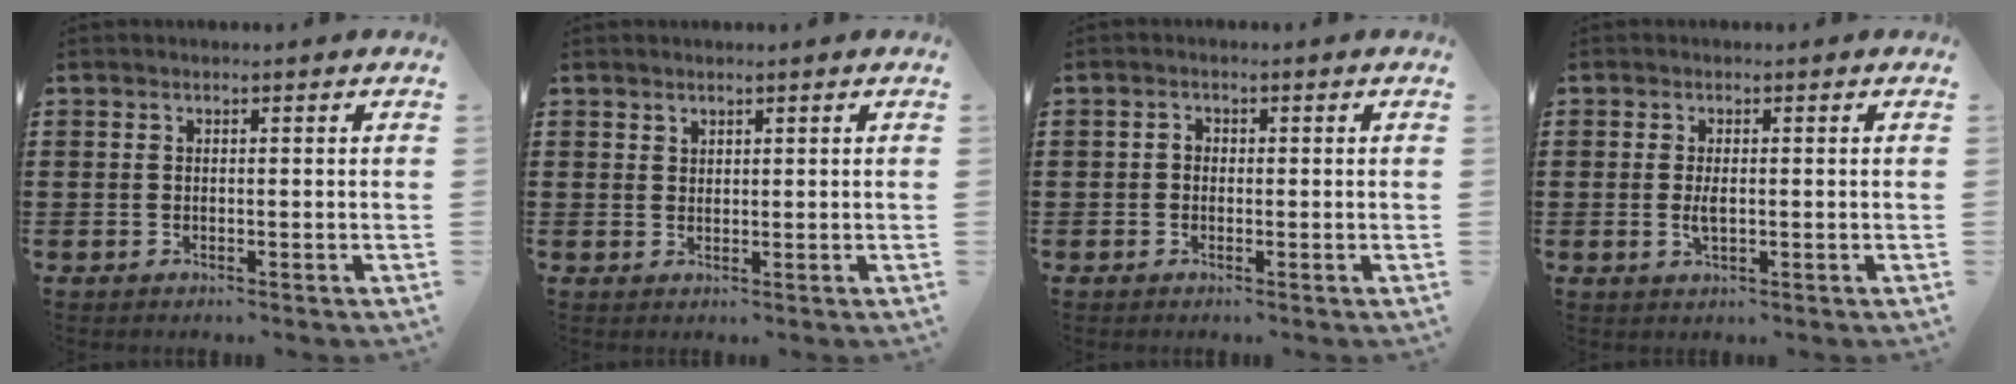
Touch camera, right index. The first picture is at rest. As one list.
[{"total": 1.3, "force": [1.2, 0.6, 0.0], "torque": [-0.003, 0.001, 0.024]}, {"total": 1.0, "force": [-0.3, 0.8, 0.5], "torque": [-0.012, 0.002, -0.005]}, {"total": 2.2, "force": [0.0, 0.7, 2.1], "torque": [-0.042, -0.003, 0.002]}]